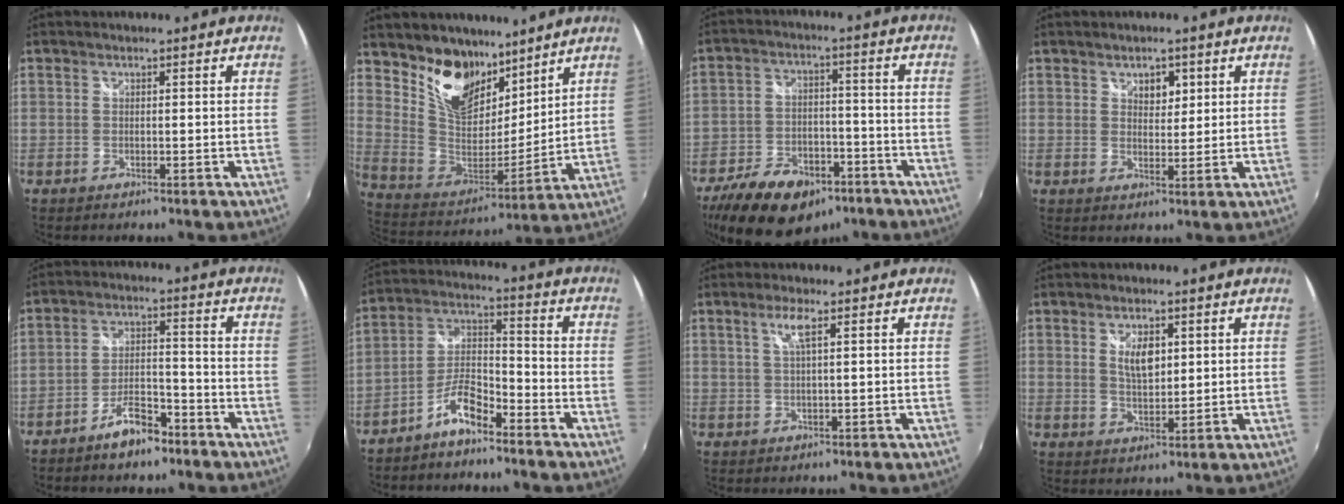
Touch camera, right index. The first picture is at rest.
{"total": 15.6, "force": [10.9, 8.8, 6.8], "torque": [-0.145, -0.002, 0.210]}
{"total": 18.1, "force": [-11.5, 10.0, 9.7], "torque": [-0.214, -0.012, -0.176]}
{"total": 3.3, "force": [1.6, 2.2, 1.8], "torque": [-0.021, 0.005, 0.027]}
{"total": 7.0, "force": [-5.3, 2.5, 3.9], "torque": [-0.081, 0.015, -0.084]}
{"total": 7.6, "force": [-5.6, 2.1, 4.6], "torque": [-0.104, 0.025, -0.103]}
{"total": 2.9, "force": [1.2, -0.2, 2.6], "torque": [-0.053, 0.000, 0.024]}
{"total": 5.2, "force": [1.7, 2.6, 4.1], "torque": [-0.069, -0.001, 0.032]}